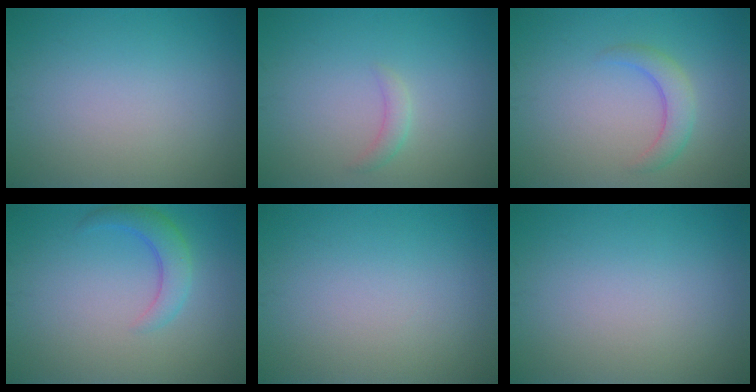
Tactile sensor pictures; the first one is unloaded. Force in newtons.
{"total": 1.2, "press": 1.2, "slide": 0.1}
{"total": 2.4, "press": 2.4, "slide": 0.1}
{"total": 2.9, "press": 2.9, "slide": 0.2}
{"total": 0.0}
{"total": 0.0}